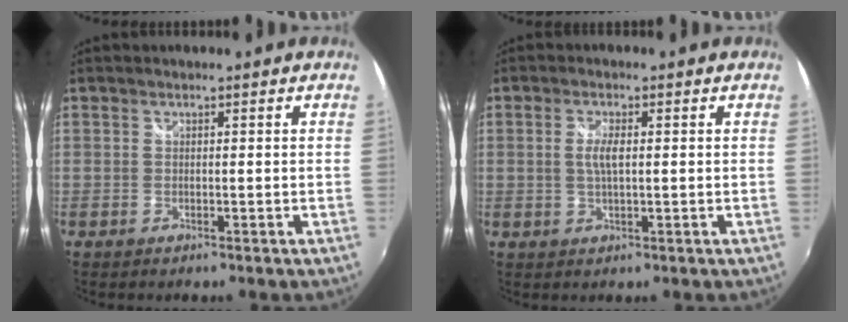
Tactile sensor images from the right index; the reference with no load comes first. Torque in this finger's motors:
{"motor_torque": [-0.14, 0.00, 0.08, 0.04]}